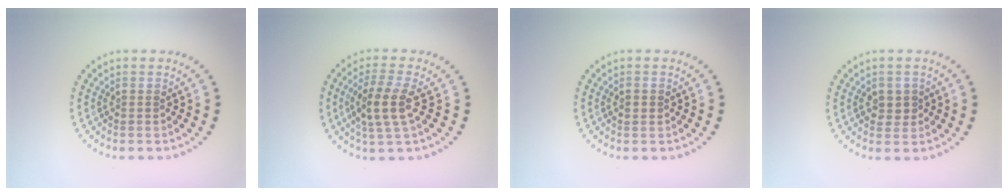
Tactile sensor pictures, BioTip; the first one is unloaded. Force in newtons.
{"total": 3.6, "press": 3.3, "slide": 1.5}
{"total": 1.2, "press": 1.2, "slide": 0.1}
{"total": 1.5, "press": 1.4, "slide": 0.2}